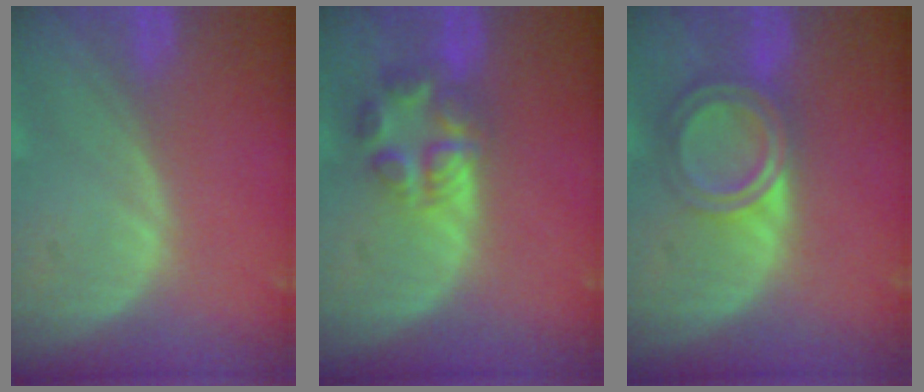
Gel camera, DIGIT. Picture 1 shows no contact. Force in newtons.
{"total": 5.8, "press": 5.8, "slide": 0.5}
{"total": 6.4, "press": 5.4, "slide": 3.4}